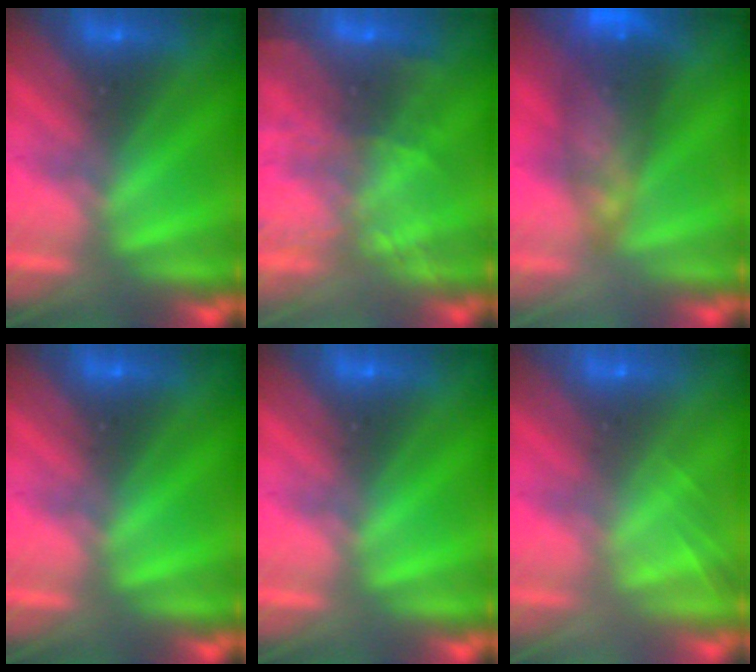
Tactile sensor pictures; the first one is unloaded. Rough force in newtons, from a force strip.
{"total": 7.9}
{"total": 6.7}
{"total": 0.0}
{"total": 0.0}
{"total": 2.0}